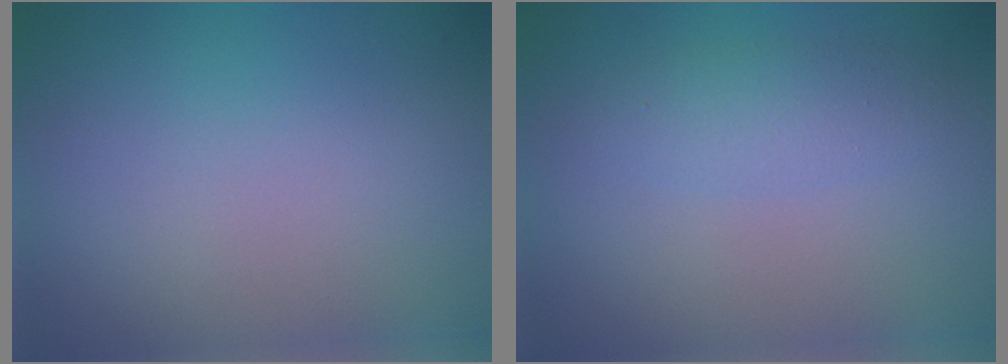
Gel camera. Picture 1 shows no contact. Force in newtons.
{"total": 1.9, "press": 1.9, "slide": 0.0}